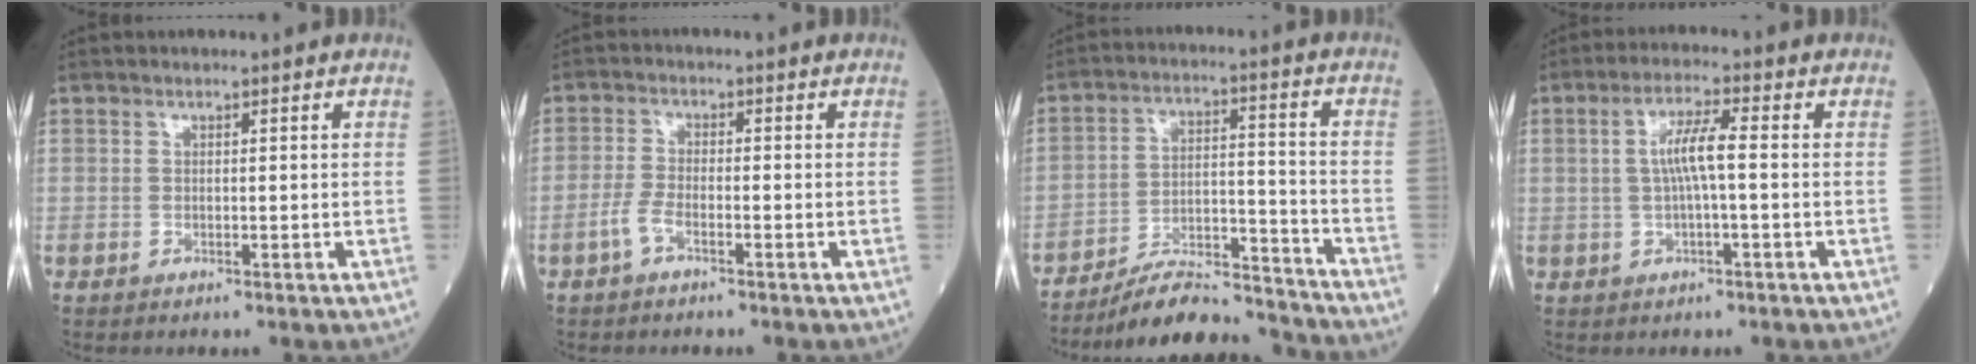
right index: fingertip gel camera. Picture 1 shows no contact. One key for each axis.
{"total": 2.8, "fx": -1.6, "fy": 0.7, "fz": 2.1, "tx": -0.048, "ty": 0.001, "tz": -0.037}
{"total": 13.5, "fx": -13.0, "fy": 1.4, "fz": 3.6, "tx": -0.056, "ty": 0.027, "tz": -0.213}
{"total": 5.2, "fx": 0.2, "fy": 0.3, "fz": 5.2, "tx": -0.100, "ty": 0.011, "tz": 0.002}